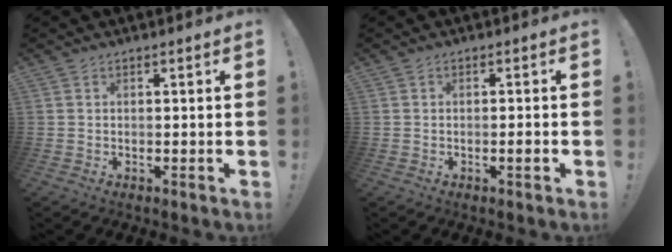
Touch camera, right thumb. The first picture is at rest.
{"total": 2.1, "force": [-0.7, -0.1, 1.9], "torque": [-0.021, -0.004, -0.015]}